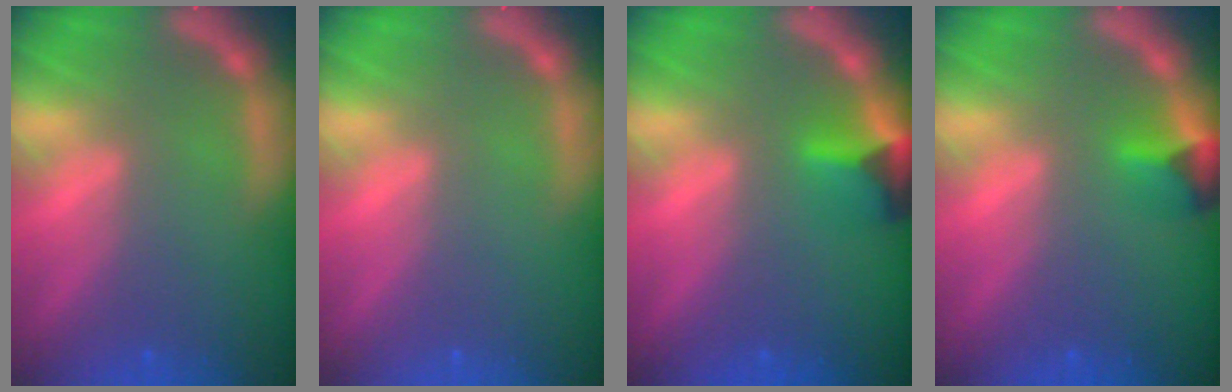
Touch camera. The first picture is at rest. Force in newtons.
{"total": 0.0}
{"total": 3.4}
{"total": 2.4}